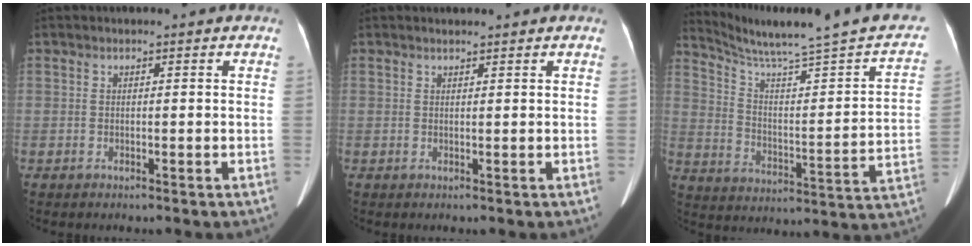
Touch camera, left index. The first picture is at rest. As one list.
[{"total": 1.1, "force": [1.1, -0.1, 0.3], "torque": [-0.008, 0.007, 0.023]}, {"total": 21.4, "force": [18.6, 0.4, 10.6], "torque": [-0.157, -0.049, 0.253]}]